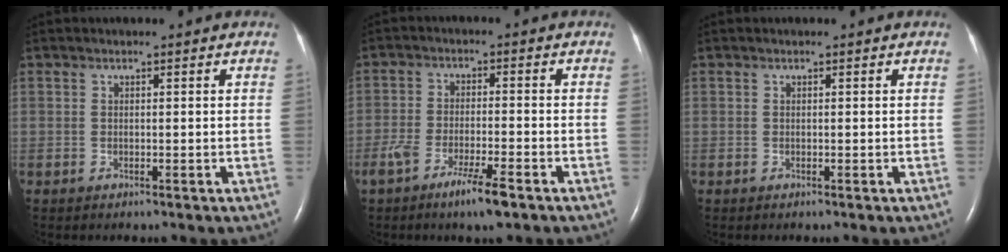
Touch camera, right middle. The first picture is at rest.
{"total": 6.4, "force": [-4.1, 0.6, 4.9], "torque": [-0.097, -0.011, -0.074]}
{"total": 0.0}